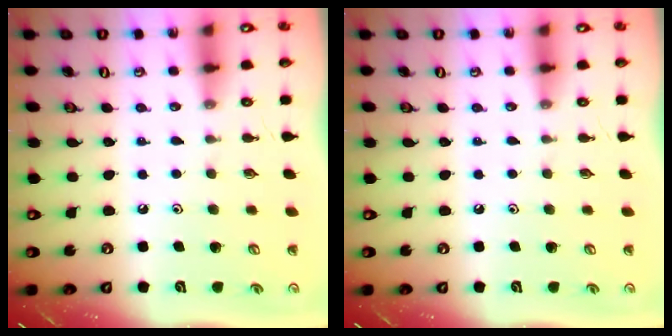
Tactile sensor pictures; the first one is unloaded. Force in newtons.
{"total": 0.0}